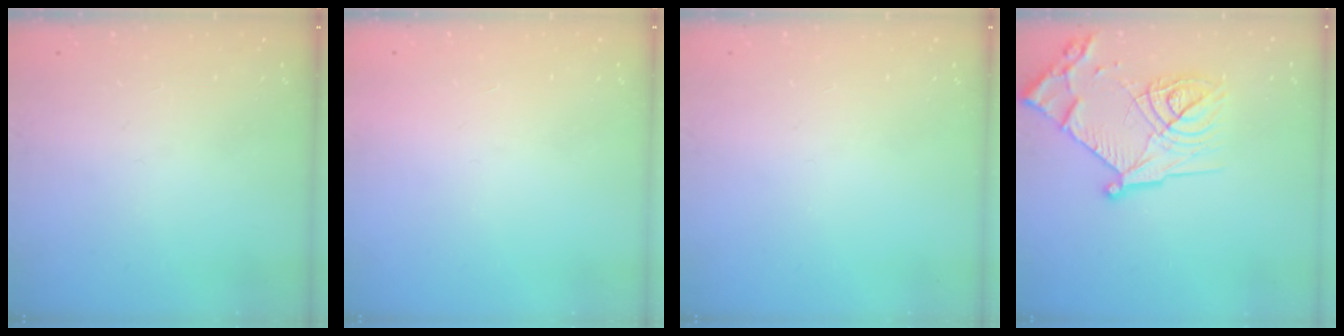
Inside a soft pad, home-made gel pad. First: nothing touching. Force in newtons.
{"total": 1.5, "press": 1.5, "slide": 0.1}
{"total": 0.0}
{"total": 20.3, "press": 20.2, "slide": 1.9}